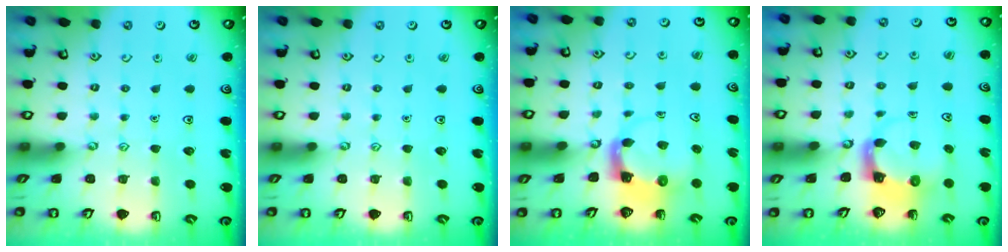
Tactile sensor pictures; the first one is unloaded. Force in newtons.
{"total": 0.0}
{"total": 3.8, "press": 3.8, "slide": 0.7}
{"total": 3.9, "press": 3.9, "slide": 0.6}